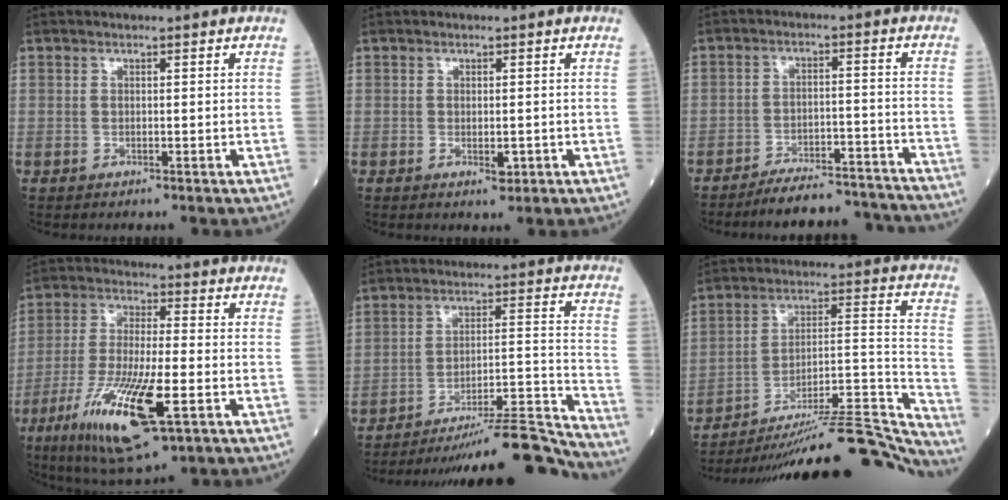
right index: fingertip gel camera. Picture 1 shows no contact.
{"total": 1.8, "force": [-0.5, 0.8, 1.6], "torque": [-0.027, -0.004, -0.004]}
{"total": 12.4, "force": [-12.0, 2.0, 2.5], "torque": [-0.017, 0.022, -0.164]}
{"total": 12.7, "force": [-5.0, 2.5, 11.5], "torque": [-0.224, -0.023, -0.083]}
{"total": 18.1, "force": [-17.0, -0.6, 6.1], "torque": [-0.075, 0.024, -0.259]}
{"total": 30.9, "force": [-28.5, 1.3, 11.9], "torque": [-0.102, -0.002, -0.405]}